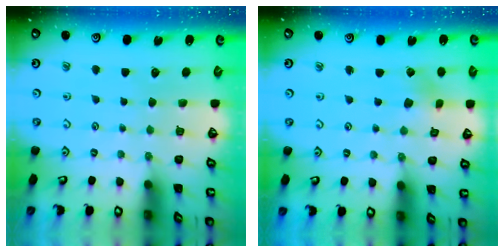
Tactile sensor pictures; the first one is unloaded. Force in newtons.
{"total": 3.0, "press": 3.0, "slide": 0.4}